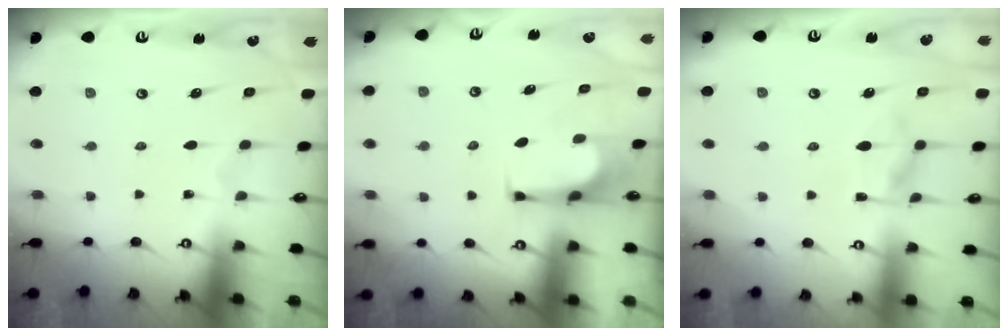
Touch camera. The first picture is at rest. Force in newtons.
{"total": 2.2, "press": 2.2, "slide": 0.3}
{"total": 3.1, "press": 2.9, "slide": 1.2}